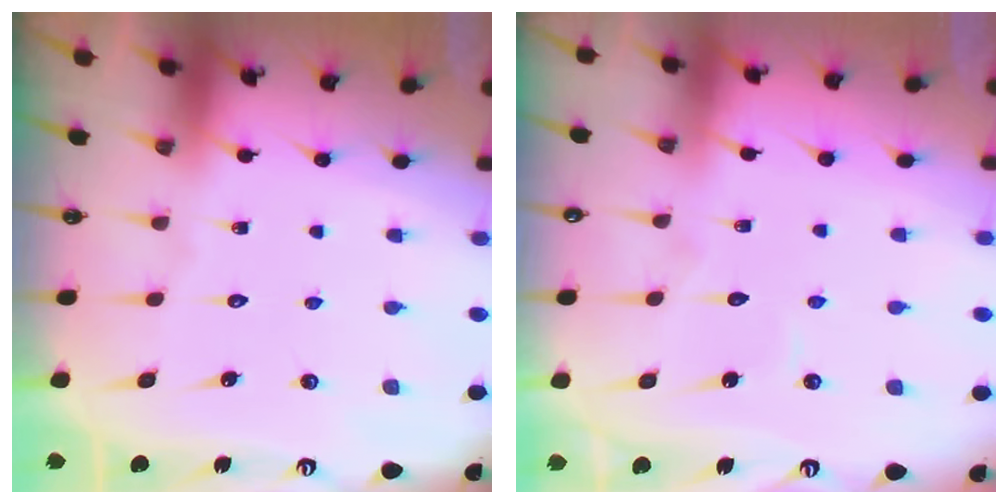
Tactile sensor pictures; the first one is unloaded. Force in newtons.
{"total": 2.5, "press": 2.5, "slide": 0.2}